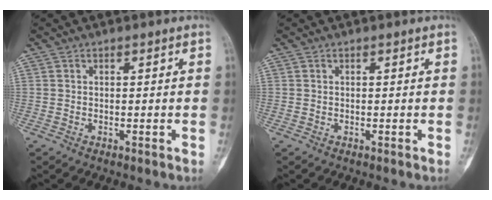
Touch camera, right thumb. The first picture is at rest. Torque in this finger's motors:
{"motor_torque": [0.08, 0.07, 0.03, -0.03, 0.00]}